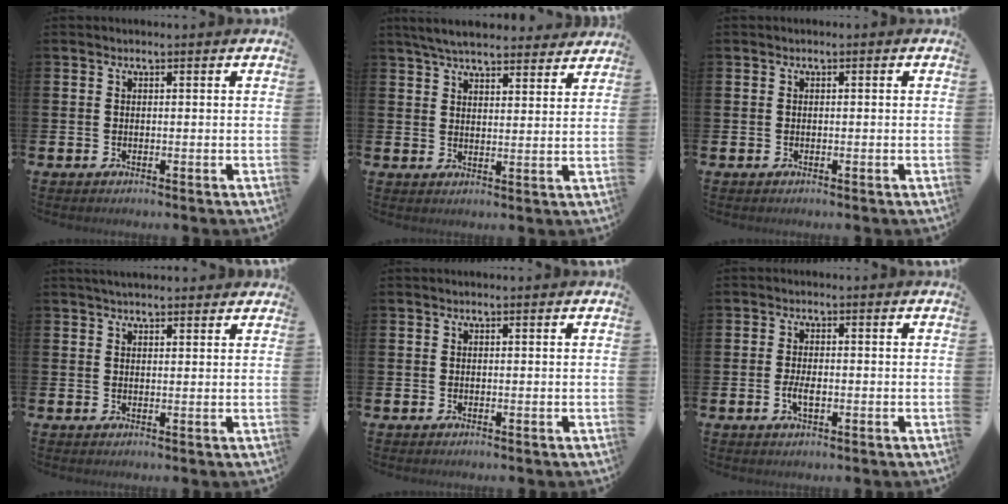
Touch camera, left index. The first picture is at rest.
{"total": 5.9, "force": [5.6, 1.1, 1.5], "torque": [-0.041, -0.021, 0.102]}
{"total": 0.0}
{"total": 2.6, "force": [2.5, 0.6, 0.6], "torque": [-0.007, -0.007, 0.044]}
{"total": 0.0}
{"total": 2.5, "force": [-0.5, 1.1, 2.2], "torque": [-0.037, 0.000, -0.010]}